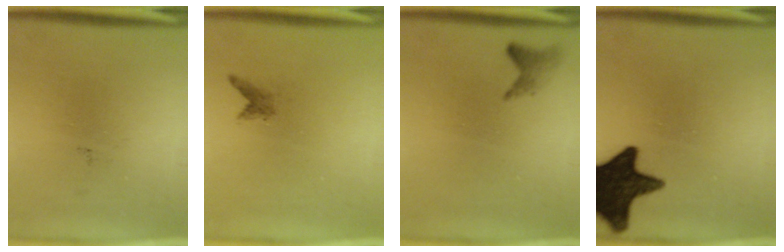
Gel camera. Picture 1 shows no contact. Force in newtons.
{"total": 1.0}
{"total": 1.4}
{"total": 17.6}